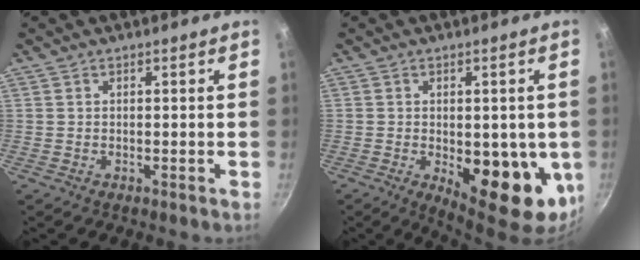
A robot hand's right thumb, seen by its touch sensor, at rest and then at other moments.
{"total": 16.2, "force": [-2.9, 7.5, 14.1], "torque": [-0.144, -0.024, -0.025]}